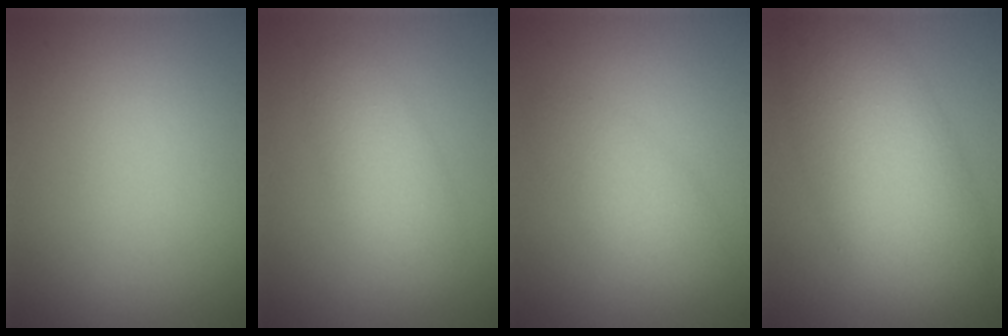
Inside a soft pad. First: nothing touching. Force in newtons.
{"total": 3.2, "press": 3.2, "slide": 0.0}
{"total": 3.0, "press": 3.0, "slide": 0.0}
{"total": 9.4, "press": 9.4, "slide": 0.6}